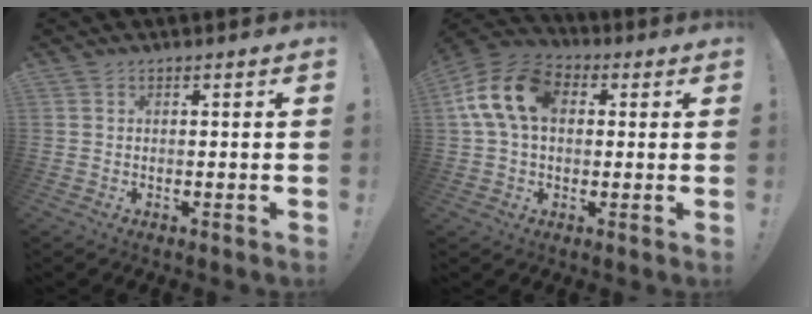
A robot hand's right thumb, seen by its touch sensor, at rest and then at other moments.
{"total": 15.1, "force": [3.4, 10.2, 10.6], "torque": [-0.201, 0.013, 0.066]}